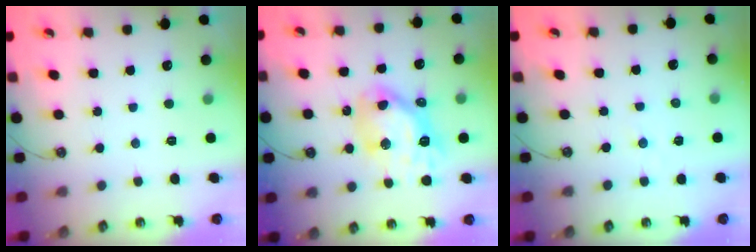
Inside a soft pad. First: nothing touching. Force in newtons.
{"total": 13.4, "press": 13.3, "slide": 1.2}
{"total": 2.2, "press": 2.1, "slide": 0.3}